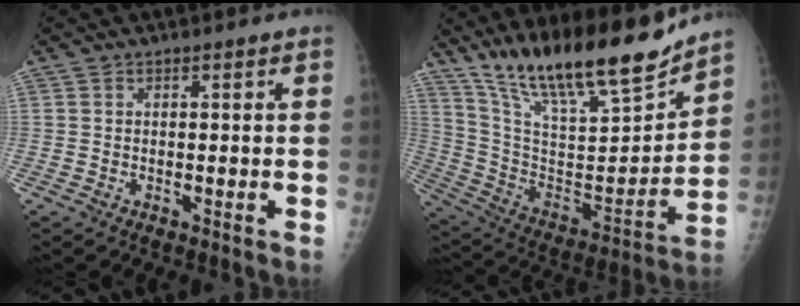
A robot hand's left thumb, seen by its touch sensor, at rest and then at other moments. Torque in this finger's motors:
{"motor_torque": [1.93, 1.38, 1.40, -1.37, 0.13]}